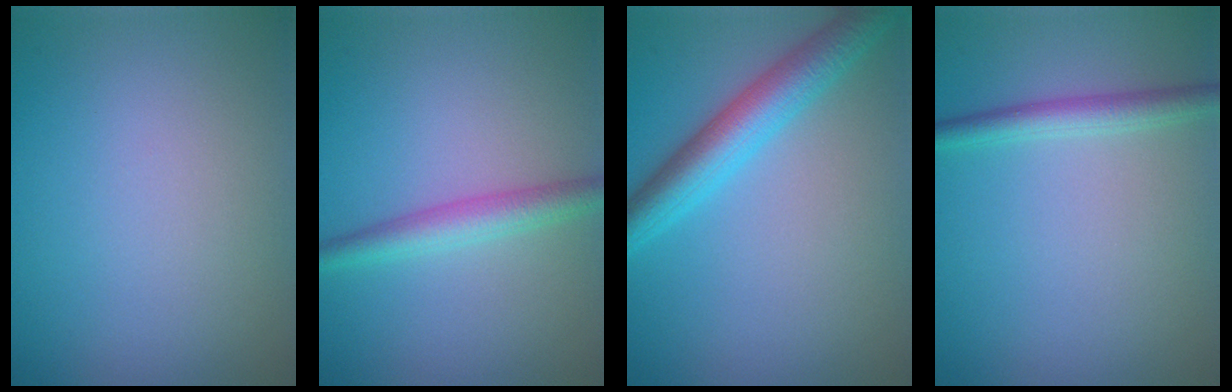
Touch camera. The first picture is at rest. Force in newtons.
{"total": 2.7, "press": 2.7, "slide": 0.0}
{"total": 5.2, "press": 5.2, "slide": 0.1}
{"total": 2.3, "press": 2.3, "slide": 0.0}